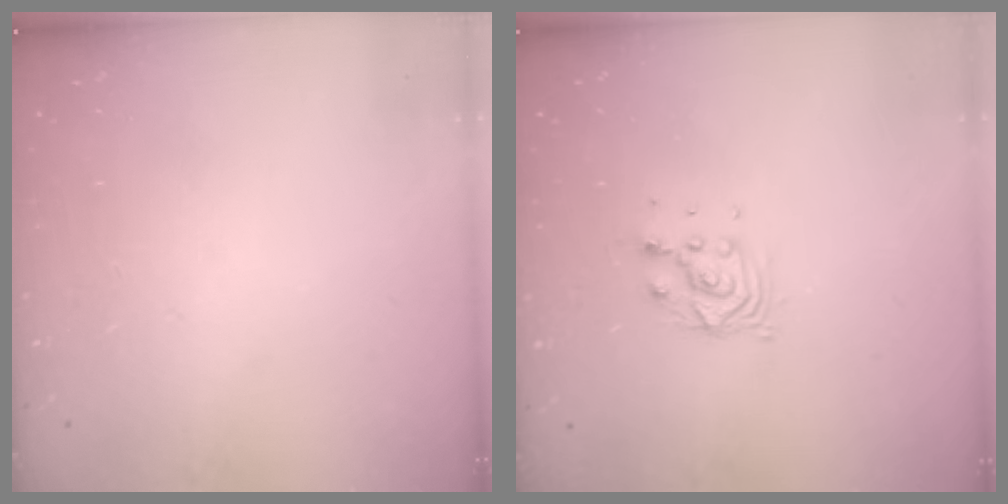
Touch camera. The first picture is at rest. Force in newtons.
{"total": 6.8, "press": 6.8, "slide": 0.5}